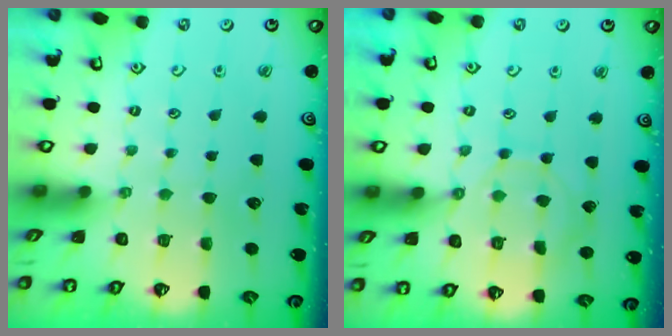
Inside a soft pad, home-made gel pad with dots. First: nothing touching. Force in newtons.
{"total": 8.2, "press": 8.1, "slide": 1.0}